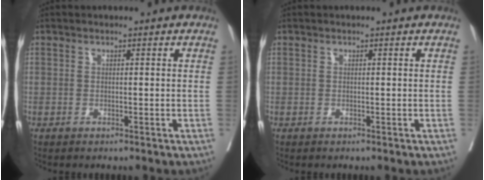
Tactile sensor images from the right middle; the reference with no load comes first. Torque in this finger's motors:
{"motor_torque": [0.00, 0.00, 0.00, -0.01]}